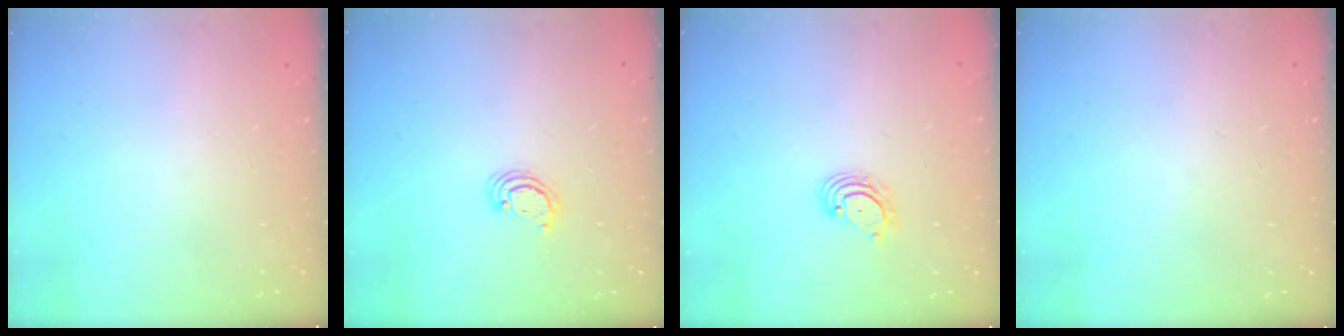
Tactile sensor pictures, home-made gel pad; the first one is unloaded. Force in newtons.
{"total": 2.6, "press": 2.5, "slide": 0.2}
{"total": 3.7, "press": 3.7, "slide": 0.4}
{"total": 0.0}